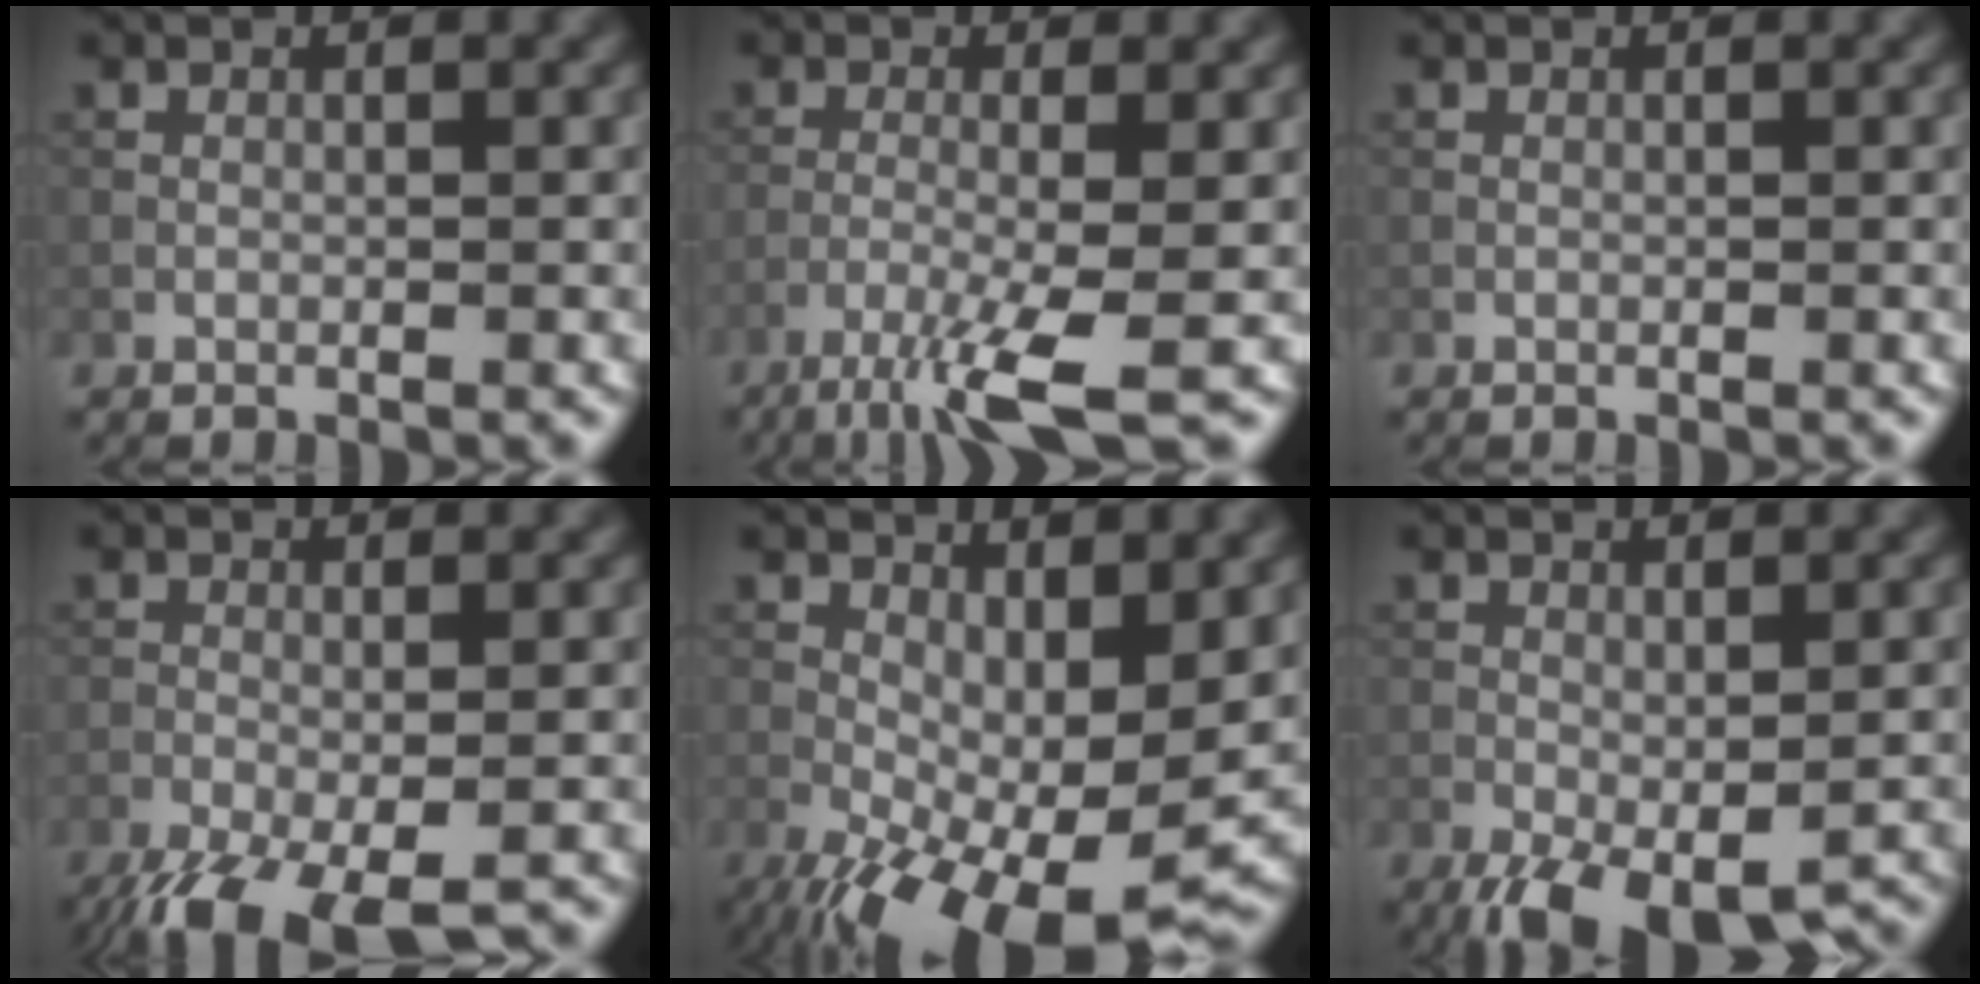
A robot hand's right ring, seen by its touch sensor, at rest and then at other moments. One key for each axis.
{"total": 5.7, "fx": -2.9, "fy": 0.7, "fz": 4.8, "tx": -0.087, "ty": -0.002, "tz": -0.066}
{"total": 0.0}
{"total": 8.8, "fx": -6.7, "fy": 2.7, "fz": 5.1, "tx": -0.104, "ty": -0.037, "tz": -0.099}
{"total": 11.0, "fx": -3.0, "fy": 4.7, "fz": 9.5, "tx": -0.172, "ty": -0.011, "tz": -0.043}
{"total": 7.5, "fx": -4.0, "fy": 3.3, "fz": 5.4, "tx": -0.094, "ty": -0.027, "tz": -0.048}